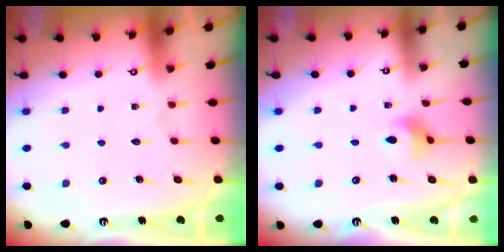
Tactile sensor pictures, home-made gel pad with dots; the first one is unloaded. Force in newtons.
{"total": 3.8, "press": 3.8, "slide": 0.5}